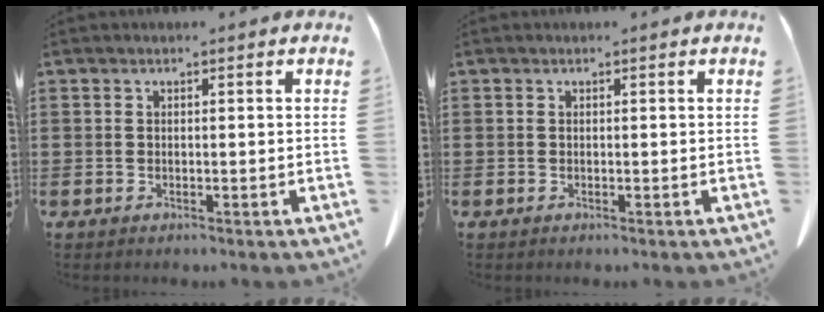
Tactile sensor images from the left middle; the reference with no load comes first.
{"total": 0.0}